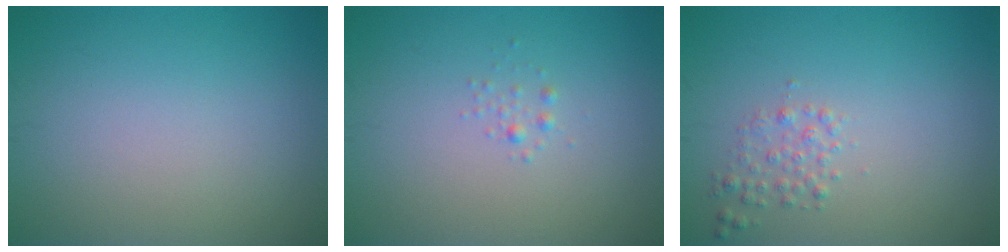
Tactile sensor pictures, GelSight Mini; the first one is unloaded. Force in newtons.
{"total": 0.6, "press": 0.6, "slide": 0.0}
{"total": 1.5, "press": 1.5, "slide": 0.0}